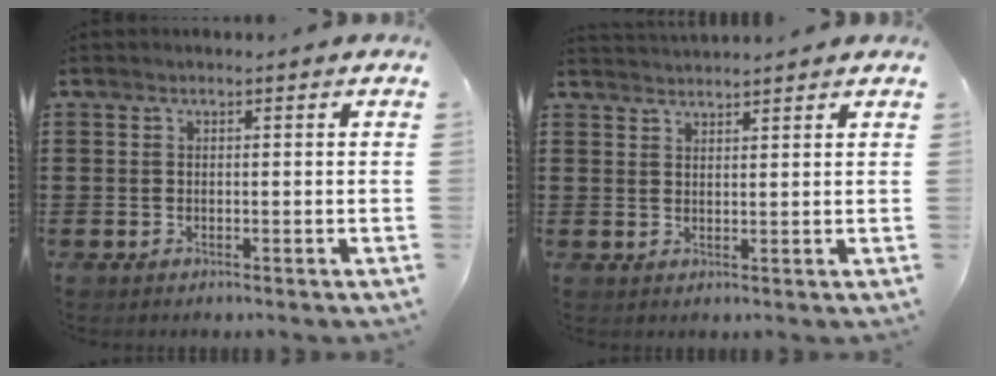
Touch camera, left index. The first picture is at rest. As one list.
[{"total": 2.1, "force": [2.1, -0.1, 0.0], "torque": [-0.005, -0.002, 0.040]}]